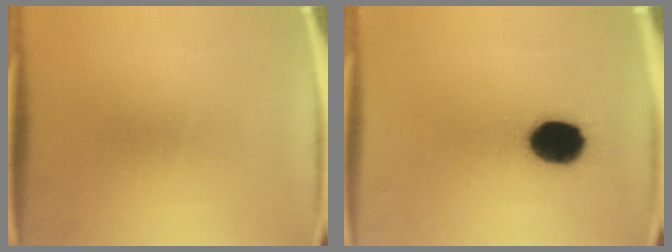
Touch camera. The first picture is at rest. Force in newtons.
{"total": 13.9}